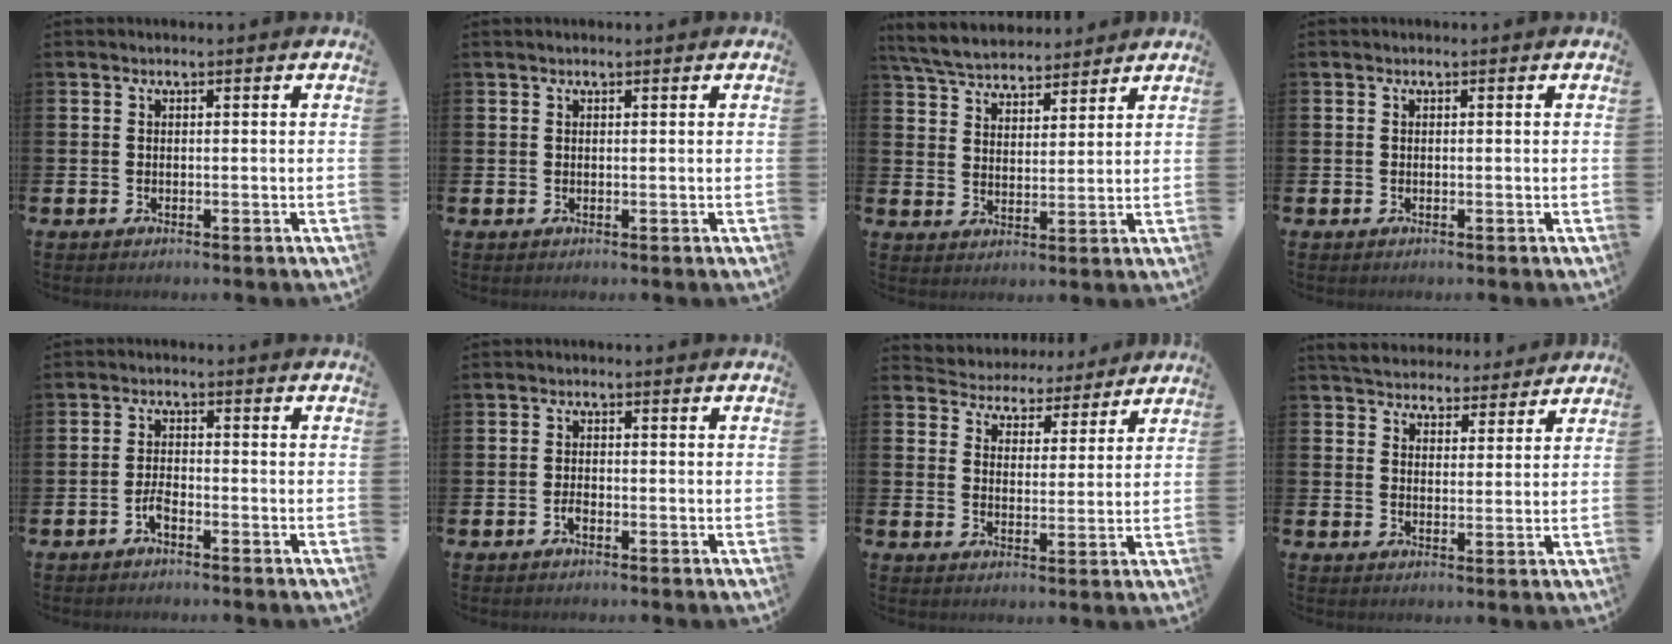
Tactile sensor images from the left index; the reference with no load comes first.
{"total": 0.6, "force": [0.5, 0.1, 0.3], "torque": [0.000, 0.001, 0.007]}
{"total": 5.9, "force": [5.7, 1.3, 0.8], "torque": [-0.040, -0.026, 0.103]}
{"total": 0.0}
{"total": 2.1, "force": [-1.4, 0.6, 1.4], "torque": [-0.032, 0.004, -0.027]}
{"total": 1.3, "force": [-0.8, 0.6, 0.9], "torque": [-0.021, 0.001, -0.015]}
{"total": 4.4, "force": [4.1, 1.5, -0.5], "torque": [-0.012, -0.039, 0.068]}
{"total": 5.2, "force": [5.1, 1.3, 0.1], "torque": [-0.020, -0.033, 0.091]}